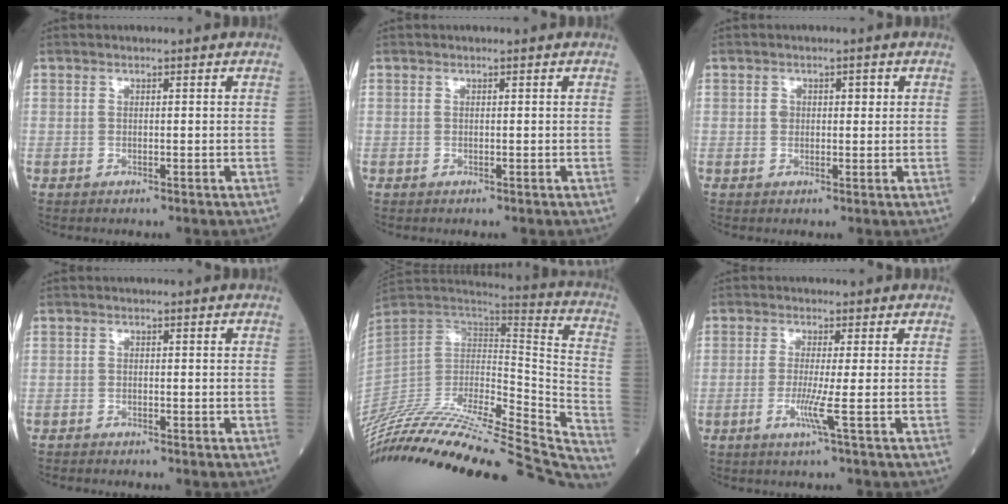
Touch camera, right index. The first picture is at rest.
{"total": 0.0}
{"total": 2.1, "force": [0.5, 1.5, 1.4], "torque": [-0.022, 0.012, 0.008]}
{"total": 1.1, "force": [-1.1, -0.1, 0.1], "torque": [-0.006, -0.003, -0.021]}
{"total": 47.9, "force": [-43.1, 5.6, 20.3], "torque": [-0.308, -0.095, -0.613]}
{"total": 3.3, "force": [-1.1, -1.2, 2.9], "torque": [-0.063, -0.009, -0.024]}